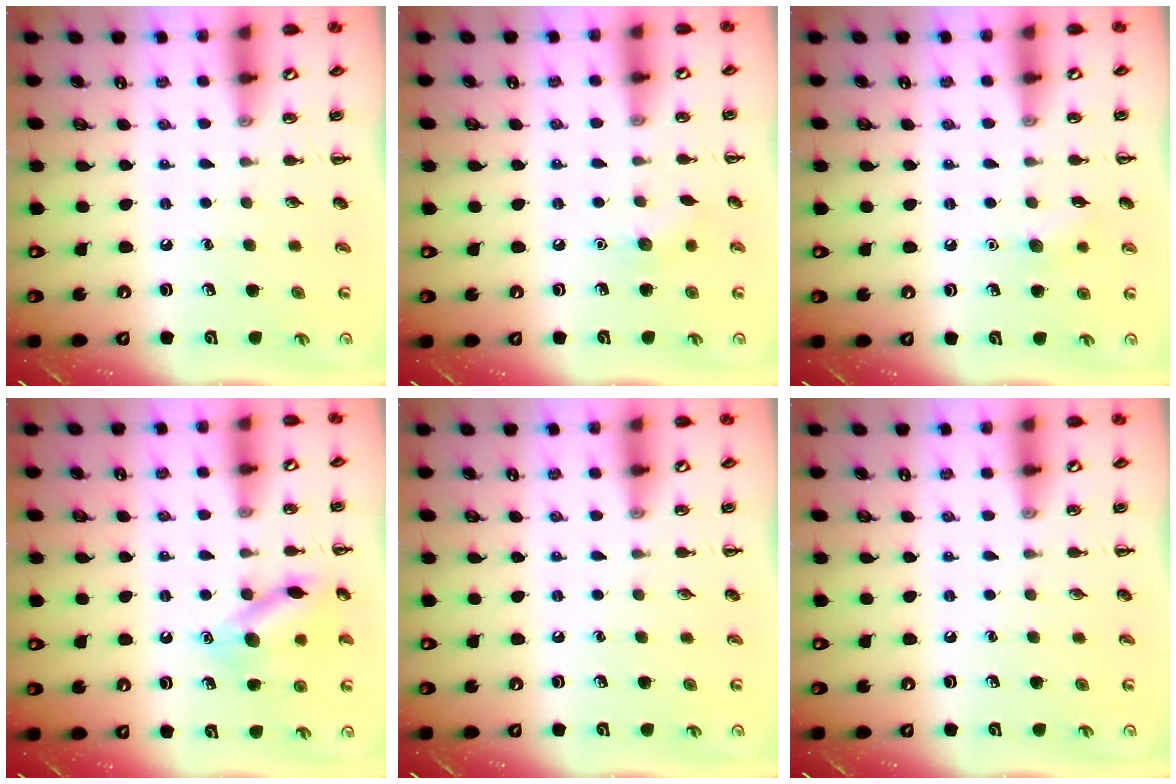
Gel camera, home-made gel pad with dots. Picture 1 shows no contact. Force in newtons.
{"total": 6.4, "press": 6.2, "slide": 1.8}
{"total": 6.3, "press": 6.1, "slide": 1.6}
{"total": 13.0, "press": 13.0, "slide": 0.8}
{"total": 0.0}
{"total": 0.0}